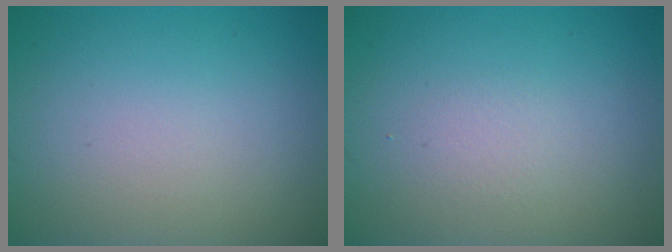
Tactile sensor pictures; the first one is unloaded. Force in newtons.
{"total": 1.0, "press": 1.0, "slide": 0.1}